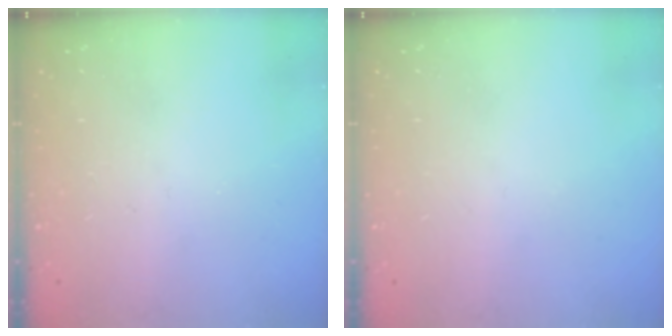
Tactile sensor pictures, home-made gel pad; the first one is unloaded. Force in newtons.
{"total": 0.0}